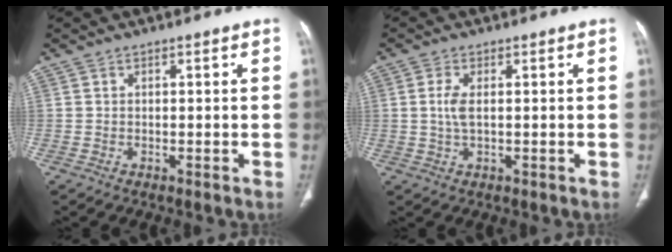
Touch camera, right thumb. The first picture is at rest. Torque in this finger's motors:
{"motor_torque": [-0.72, 0.18, -0.42, 0.06, 0.02]}